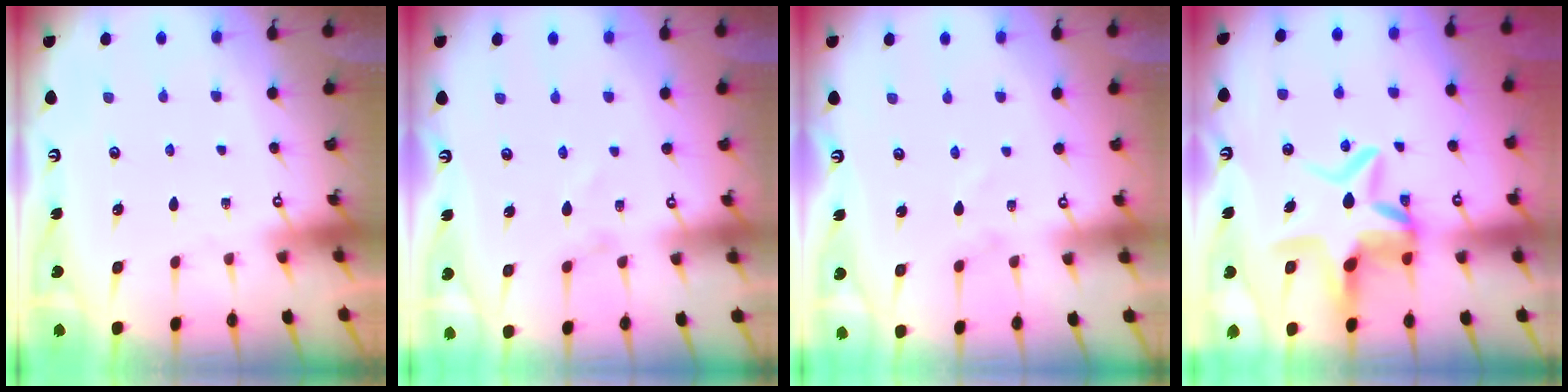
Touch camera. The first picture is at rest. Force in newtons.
{"total": 0.0}
{"total": 0.6, "press": 0.6, "slide": 0.2}
{"total": 10.3, "press": 9.8, "slide": 3.3}